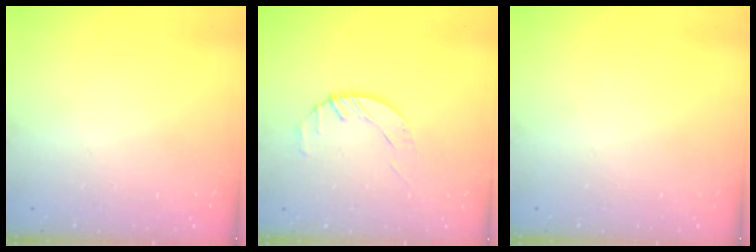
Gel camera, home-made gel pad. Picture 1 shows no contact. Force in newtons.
{"total": 2.1, "press": 2.0, "slide": 0.3}
{"total": 0.0}